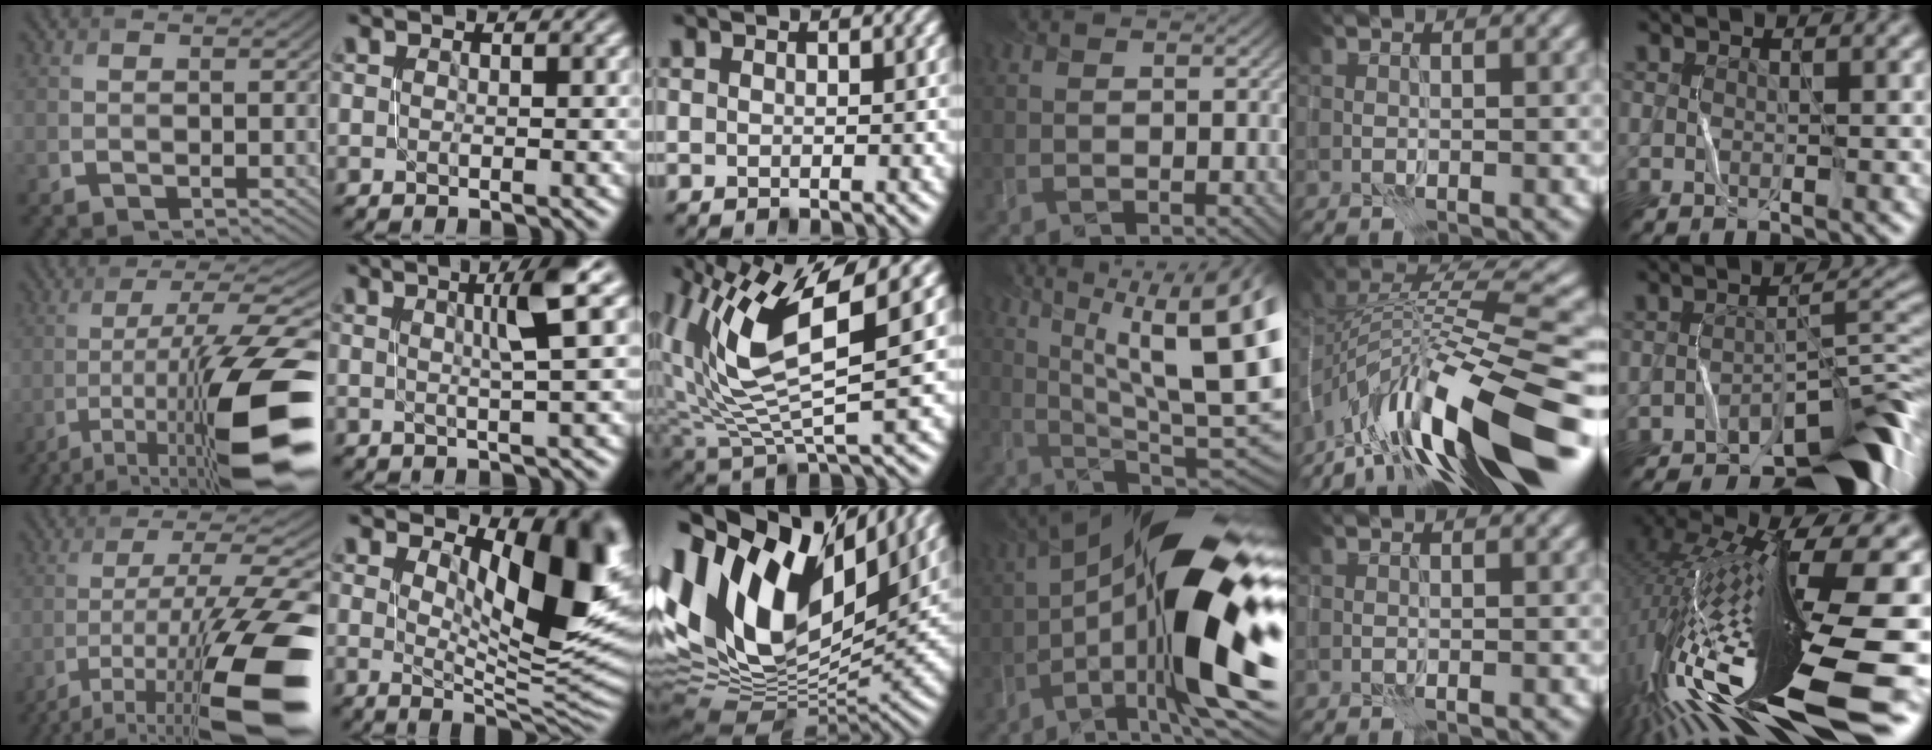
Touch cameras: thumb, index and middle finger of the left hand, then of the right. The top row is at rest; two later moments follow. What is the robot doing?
{"motion": "open", "object": "stapler"}